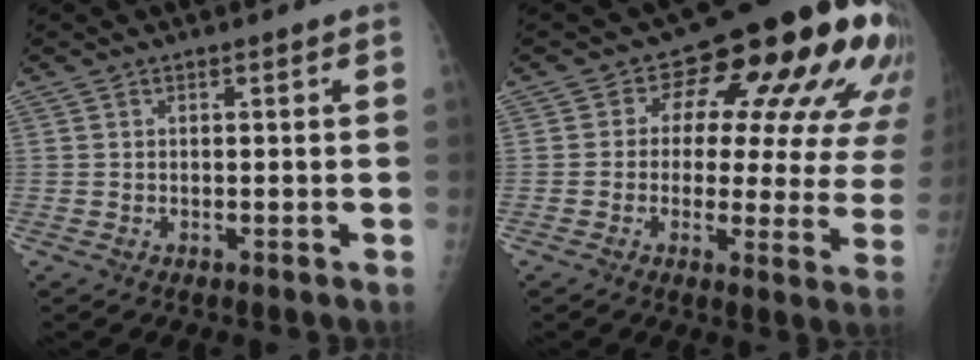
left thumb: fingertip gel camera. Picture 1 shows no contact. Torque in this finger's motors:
{"motor_torque": [0.27, 0.70, 0.24, 0.00, 0.12]}